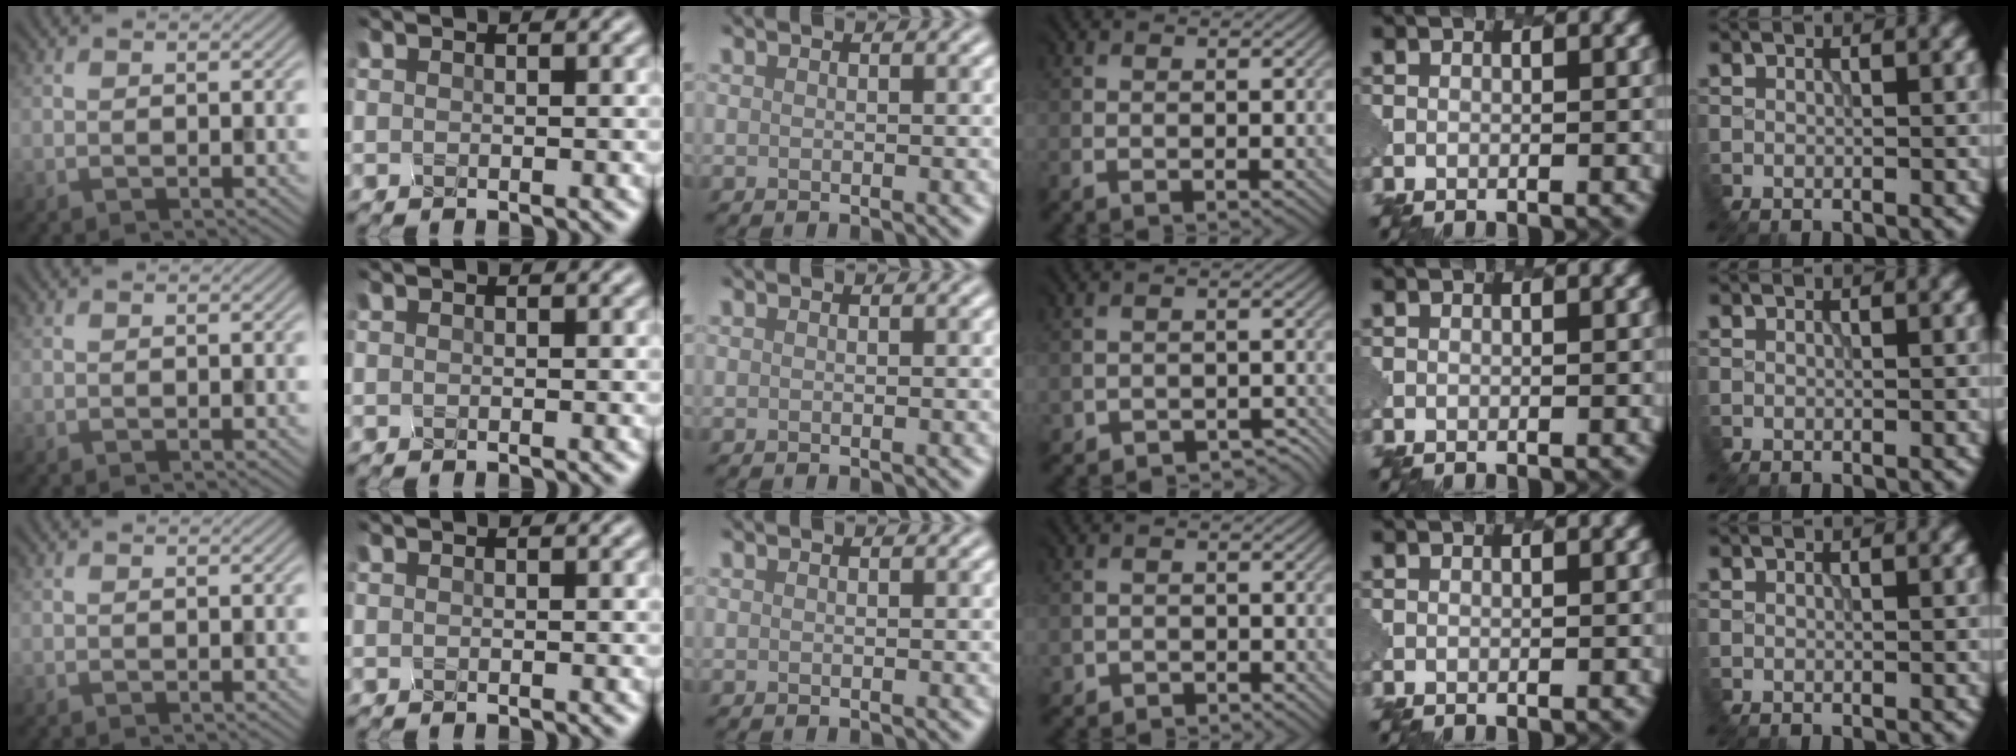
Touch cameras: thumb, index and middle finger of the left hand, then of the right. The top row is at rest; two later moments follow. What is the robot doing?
{"motion": "disassemble", "object": "battery cover"}